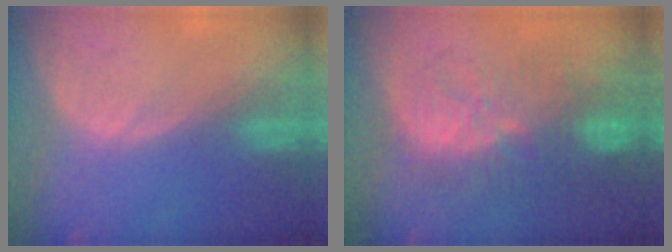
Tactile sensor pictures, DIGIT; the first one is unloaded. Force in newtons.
{"total": 10.7, "press": 9.9, "slide": 4.2}